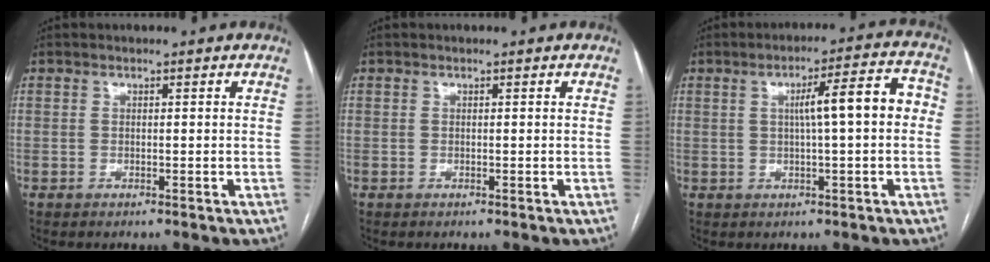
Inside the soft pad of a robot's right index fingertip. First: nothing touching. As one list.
[{"total": 0.0}, {"total": 8.1, "force": [0.6, 1.0, 8.0], "torque": [-0.118, 0.028, 0.007]}]